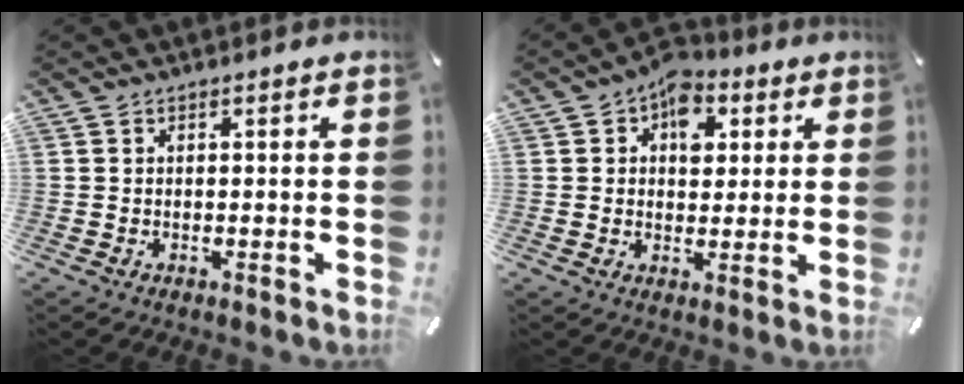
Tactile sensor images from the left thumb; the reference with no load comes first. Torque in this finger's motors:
{"motor_torque": [1.59, 1.77, 0.80, -0.77, 0.19]}